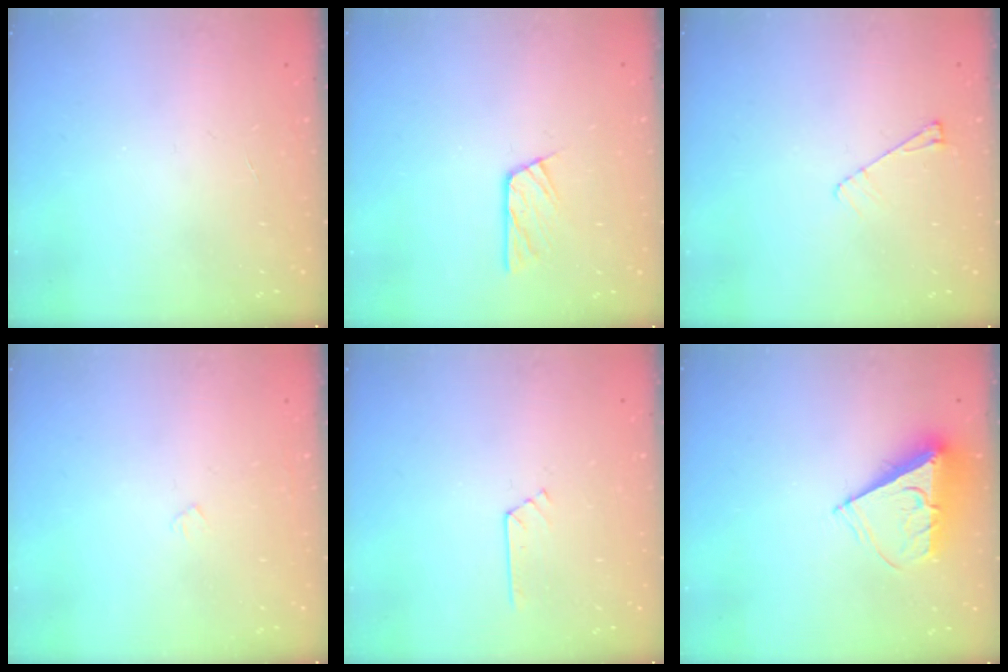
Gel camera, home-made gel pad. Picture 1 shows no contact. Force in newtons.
{"total": 6.1, "press": 6.1, "slide": 0.7}
{"total": 4.8, "press": 4.7, "slide": 0.8}
{"total": 2.4, "press": 2.4, "slide": 0.3}
{"total": 3.4, "press": 3.4, "slide": 0.4}
{"total": 8.0, "press": 8.0, "slide": 0.4}